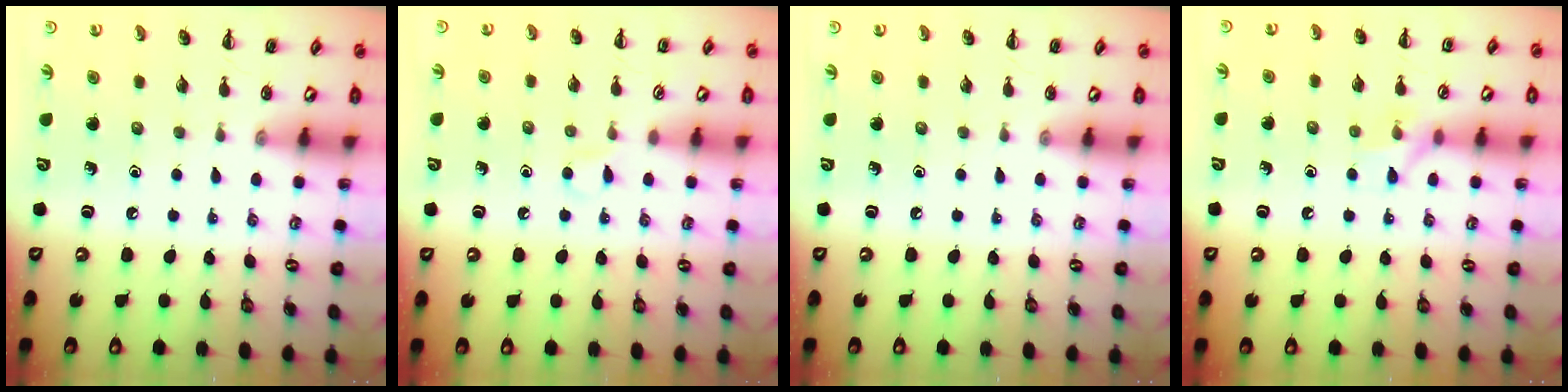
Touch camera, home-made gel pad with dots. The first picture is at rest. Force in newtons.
{"total": 2.9, "press": 2.7, "slide": 0.9}
{"total": 0.0}
{"total": 6.2, "press": 6.2, "slide": 0.6}